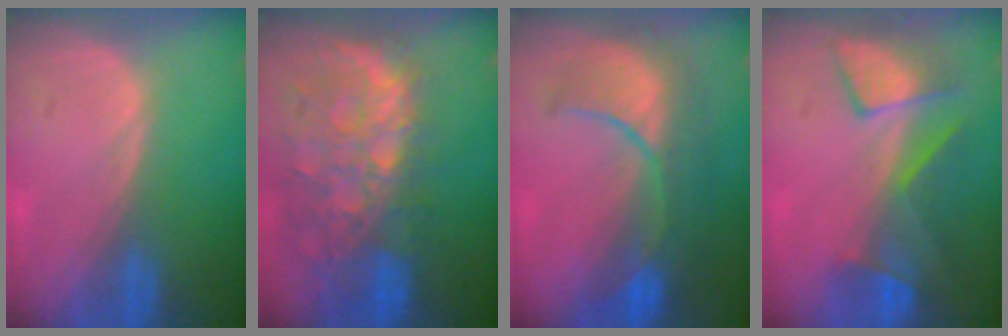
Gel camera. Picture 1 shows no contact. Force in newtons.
{"total": 12.6, "press": 10.4, "slide": 7.1}
{"total": 10.1, "press": 8.9, "slide": 4.7}
{"total": 7.5, "press": 7.4, "slide": 1.5}